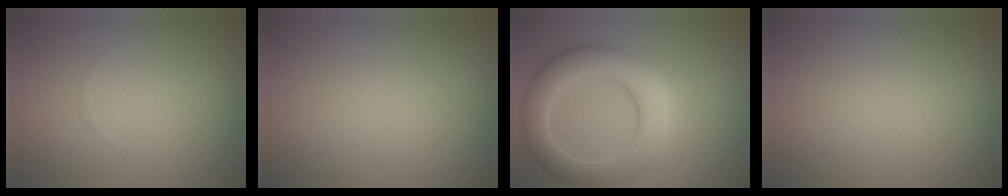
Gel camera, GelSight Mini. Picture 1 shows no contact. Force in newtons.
{"total": 0.0}
{"total": 6.5, "press": 6.5, "slide": 0.3}
{"total": 0.0}